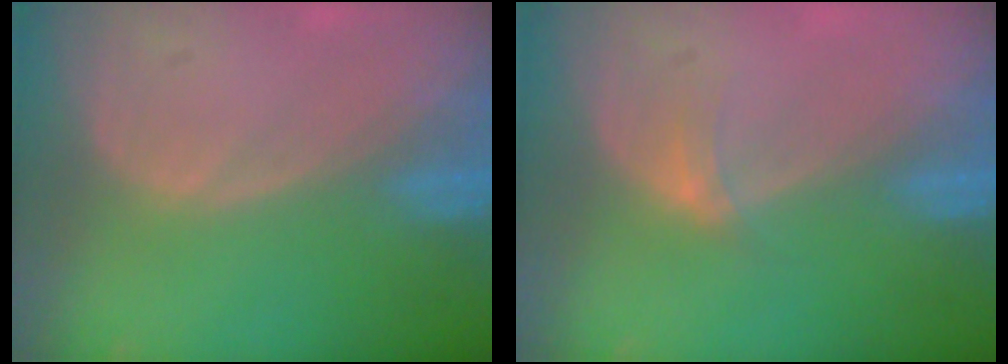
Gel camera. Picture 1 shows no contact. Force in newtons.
{"total": 1.9, "press": 1.5, "slide": 1.1}